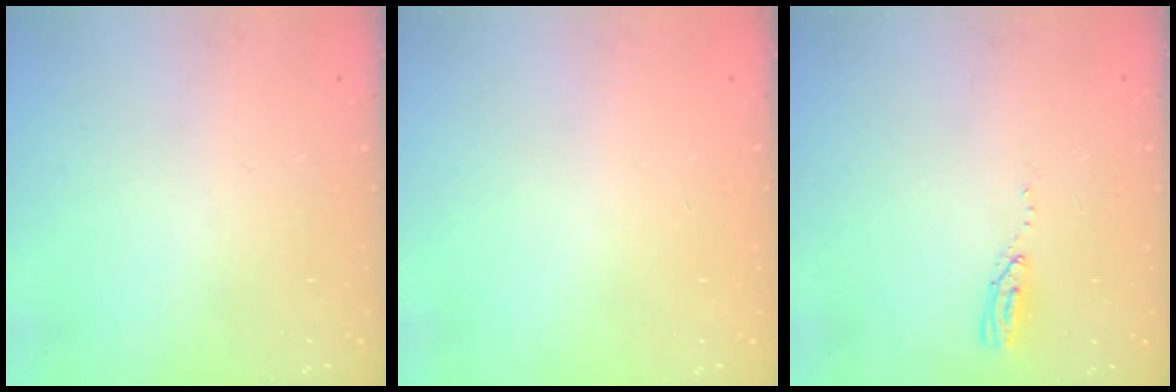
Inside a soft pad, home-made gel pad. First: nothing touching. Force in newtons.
{"total": 0.0}
{"total": 3.7, "press": 3.7, "slide": 0.3}